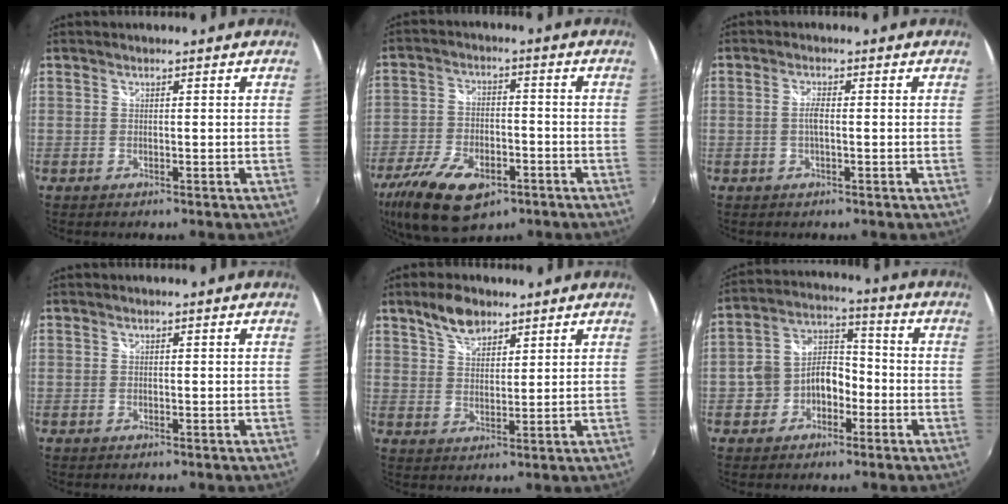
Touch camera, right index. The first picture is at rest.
{"total": 16.3, "force": [-9.5, 8.3, 10.3], "torque": [-0.233, -0.031, -0.164]}
{"total": 2.2, "force": [-0.3, 0.4, 2.1], "torque": [-0.042, 0.001, -0.007]}
{"total": 0.0}
{"total": 6.2, "force": [4.5, 3.0, 3.1], "torque": [-0.051, 0.011, 0.082]}
{"total": 8.4, "force": [-3.4, 6.5, 4.2], "torque": [-0.083, 0.032, -0.052]}